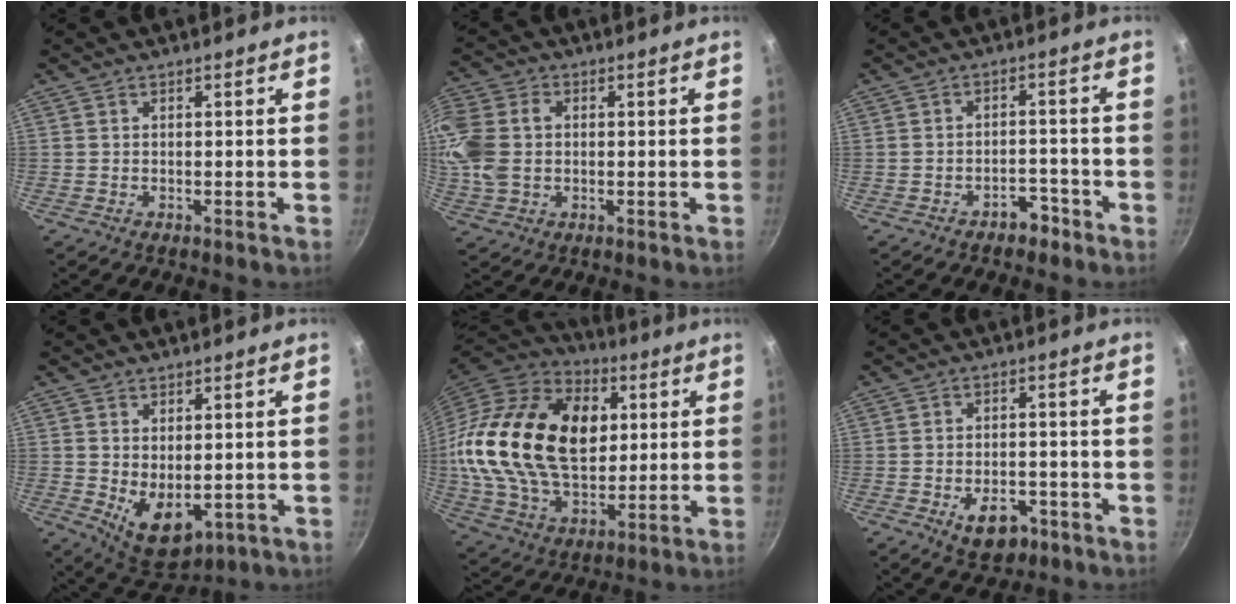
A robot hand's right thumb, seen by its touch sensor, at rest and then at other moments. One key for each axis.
{"total": 12.8, "fx": 0.6, "fy": 9.8, "fz": 8.2, "tx": -0.182, "ty": 0.009, "tz": 0.005}
{"total": 3.7, "fx": -2.6, "fy": 2.2, "fz": 1.5, "tx": -0.001, "ty": 0.032, "tz": -0.027}
{"total": 8.3, "fx": -0.5, "fy": 5.1, "fz": 6.5, "tx": -0.082, "ty": -0.022, "tz": 0.012}
{"total": 31.1, "fx": 5.8, "fy": 20.1, "fz": 23.0, "tx": -0.405, "ty": 0.005, "tz": 0.102}
{"total": 7.2, "fx": -3.4, "fy": 4.5, "fz": 4.5, "tx": -0.046, "ty": 0.016, "tz": -0.045}